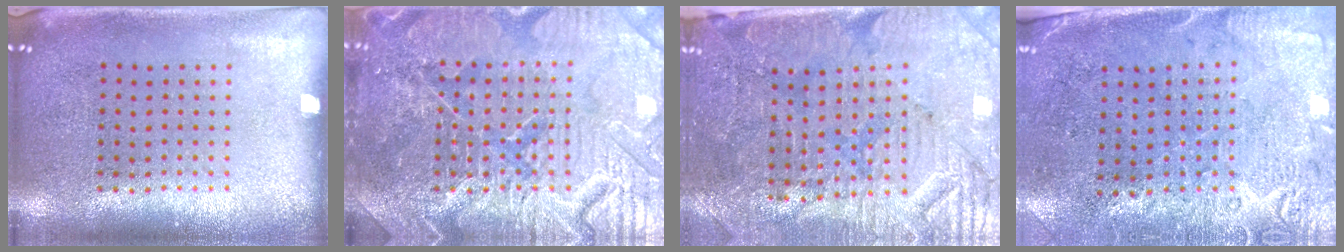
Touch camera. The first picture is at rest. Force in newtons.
{"total": 5.6, "press": 5.6, "slide": 0.6}
{"total": 3.7, "press": 3.5, "slide": 1.4}
{"total": 2.8, "press": 2.4, "slide": 1.4}